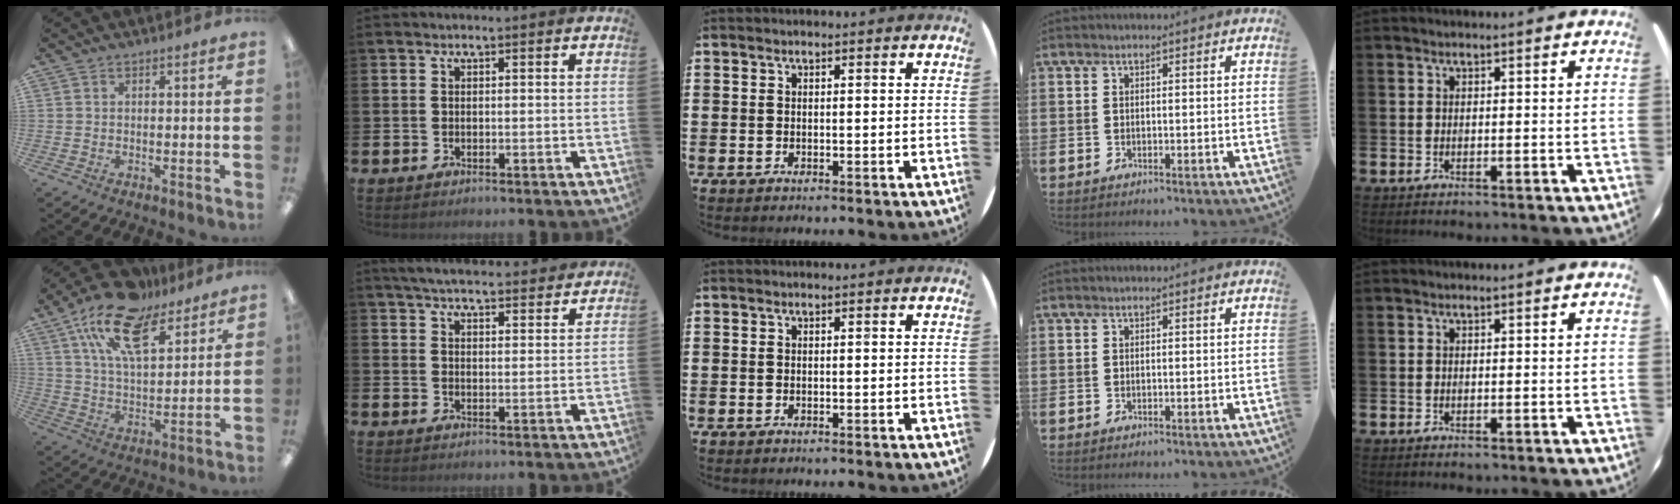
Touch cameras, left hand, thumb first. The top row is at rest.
{"thumb": {"total": 17.5, "force": [11.5, 7.7, 10.7], "torque": [-0.201, -0.050, 0.206]}, "index": {"total": 5.4, "force": [5.3, 0.5, 0.9], "torque": [-0.028, -0.032, 0.093]}}